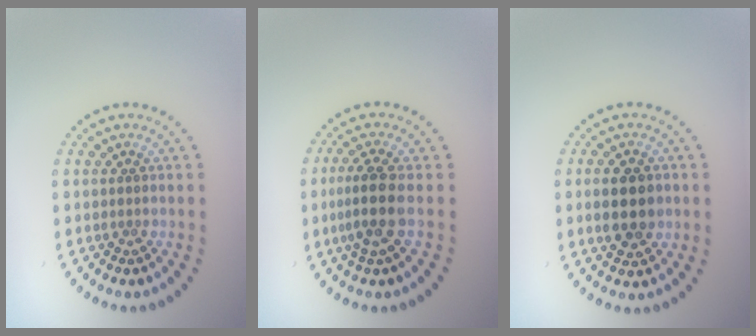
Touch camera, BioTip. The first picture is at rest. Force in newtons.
{"total": 3.4, "press": 2.8, "slide": 1.8}
{"total": 4.4, "press": 4.4, "slide": 0.2}